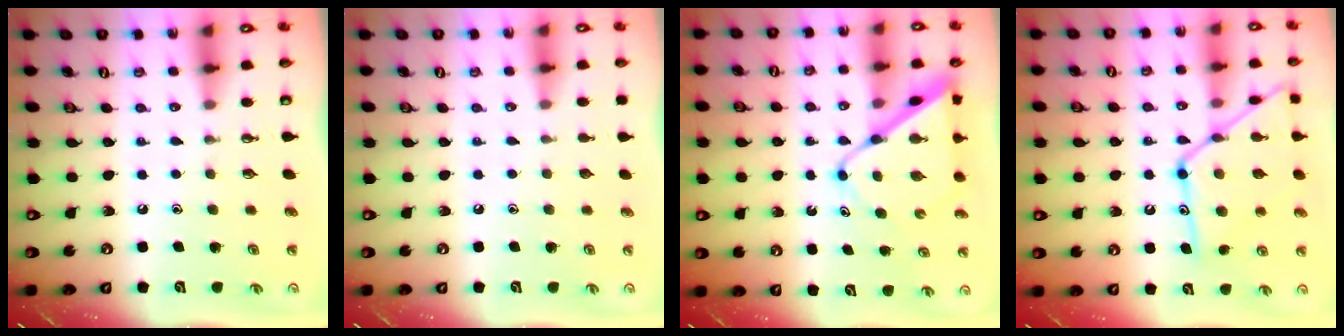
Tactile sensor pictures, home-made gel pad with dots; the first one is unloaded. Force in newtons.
{"total": 0.0}
{"total": 10.7, "press": 10.7, "slide": 0.9}
{"total": 17.8, "press": 17.7, "slide": 1.5}